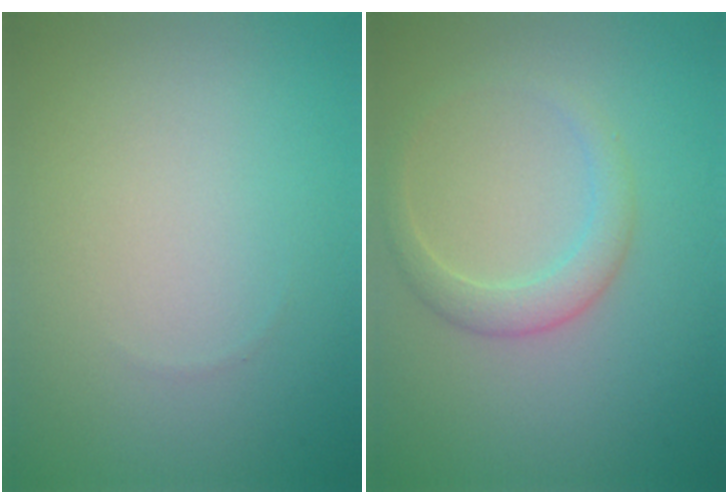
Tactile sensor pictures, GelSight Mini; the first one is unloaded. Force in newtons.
{"total": 2.4, "press": 2.4, "slide": 0.2}